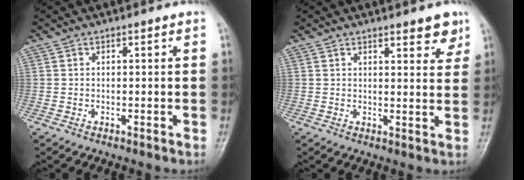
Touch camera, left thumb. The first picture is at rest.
{"total": 5.2, "force": [3.6, 1.7, 3.2], "torque": [-0.021, -0.022, 0.045]}